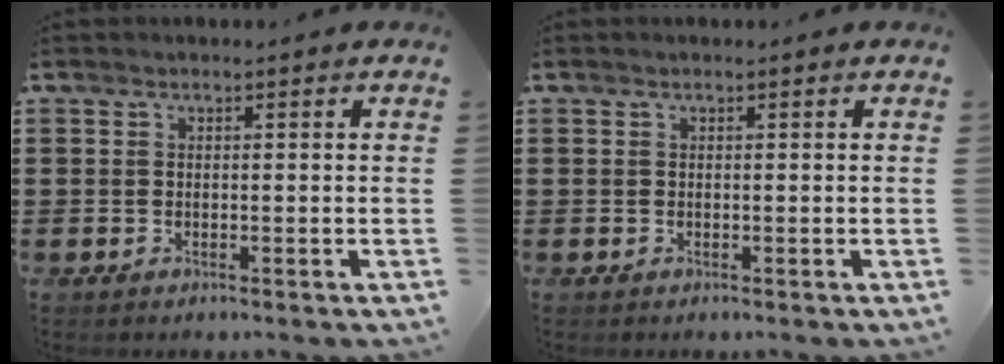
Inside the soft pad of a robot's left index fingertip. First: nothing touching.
{"total": 0.0}